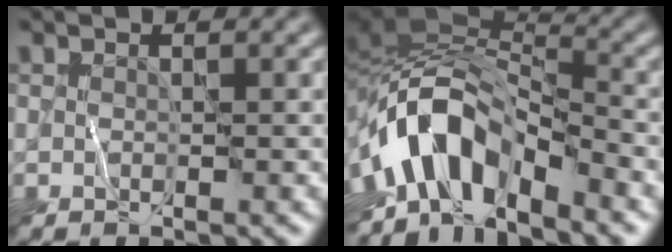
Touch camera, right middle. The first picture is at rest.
{"total": 9.8, "force": [-4.6, 5.0, 7.1], "torque": [-0.114, 0.013, -0.090]}